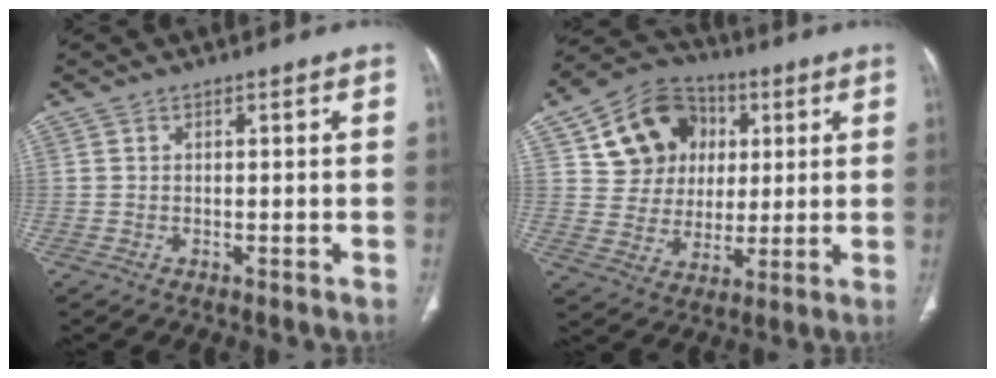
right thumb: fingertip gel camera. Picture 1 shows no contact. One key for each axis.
{"total": 15.4, "fx": 4.9, "fy": 13.0, "fz": 6.6, "tx": -0.074, "ty": 0.004, "tz": 0.088}